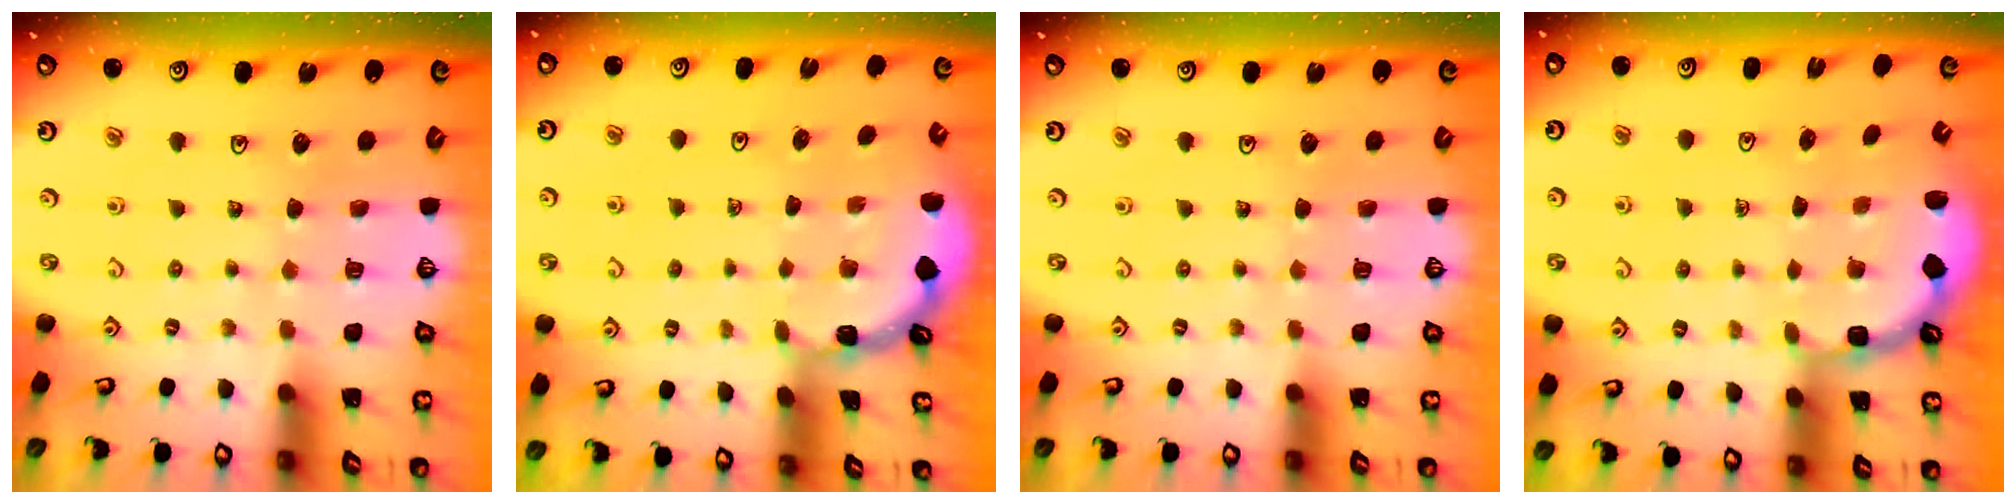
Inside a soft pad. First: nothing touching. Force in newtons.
{"total": 1.1, "press": 1.1, "slide": 0.1}
{"total": 0.0}
{"total": 2.6, "press": 1.9, "slide": 1.8}